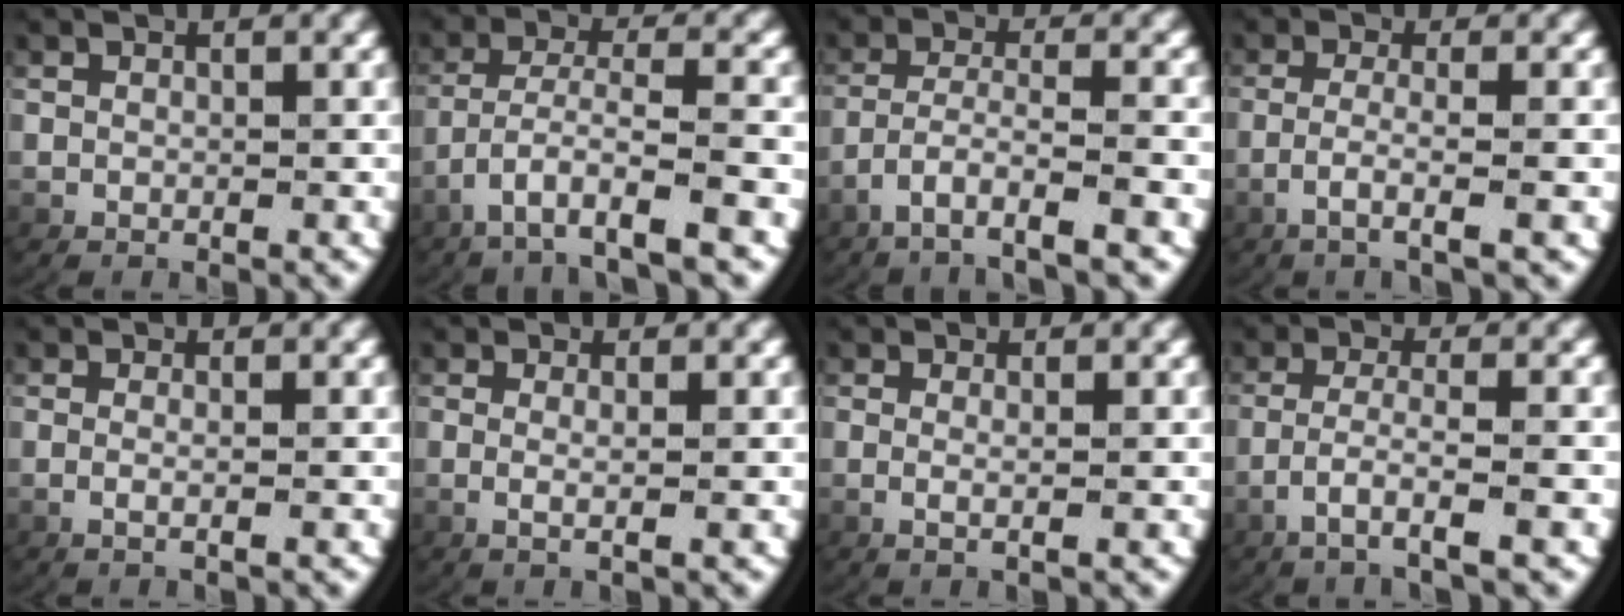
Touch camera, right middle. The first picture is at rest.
{"total": 4.5, "force": [-2.2, 1.1, 3.8], "torque": [-0.089, -0.017, -0.022]}
{"total": 4.4, "force": [-2.8, 0.7, 3.3], "torque": [-0.075, -0.019, -0.034]}
{"total": 3.2, "force": [-1.3, 0.1, 3.0], "torque": [-0.069, -0.012, -0.013]}
{"total": 1.3, "force": [-0.4, -0.2, 1.2], "torque": [-0.040, -0.010, -0.003]}
{"total": 1.7, "force": [0.1, -0.2, 1.7], "torque": [-0.048, -0.011, 0.008]}
{"total": 1.4, "force": [0.0, -0.2, 1.4], "torque": [-0.041, -0.011, 0.006]}
{"total": 4.0, "force": [-2.3, 0.3, 3.3], "torque": [-0.072, -0.014, -0.028]}